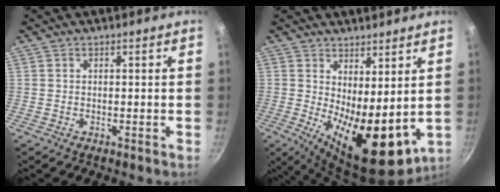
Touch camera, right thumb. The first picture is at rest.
{"total": 14.4, "force": [1.0, 6.1, 12.9], "torque": [-0.169, -0.028, 0.031]}